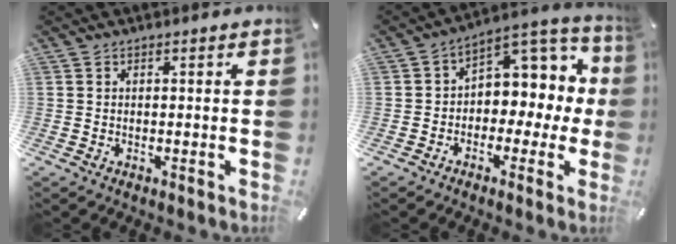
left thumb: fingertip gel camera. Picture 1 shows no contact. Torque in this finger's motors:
{"motor_torque": [0.53, 0.52, 0.18, -0.01, 0.08]}